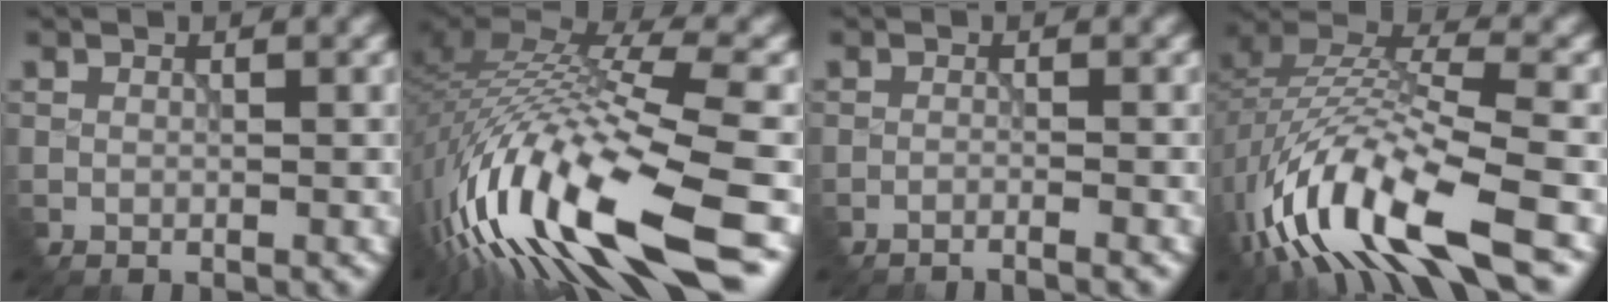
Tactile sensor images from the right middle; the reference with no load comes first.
{"total": 16.0, "force": [-6.1, 4.7, 14.1], "torque": [-0.286, -0.018, -0.099]}
{"total": 1.6, "force": [-1.4, -0.1, 0.7], "torque": [-0.010, 0.004, -0.036]}
{"total": 13.5, "force": [-6.9, 4.6, 10.7], "torque": [-0.225, 0.006, -0.124]}